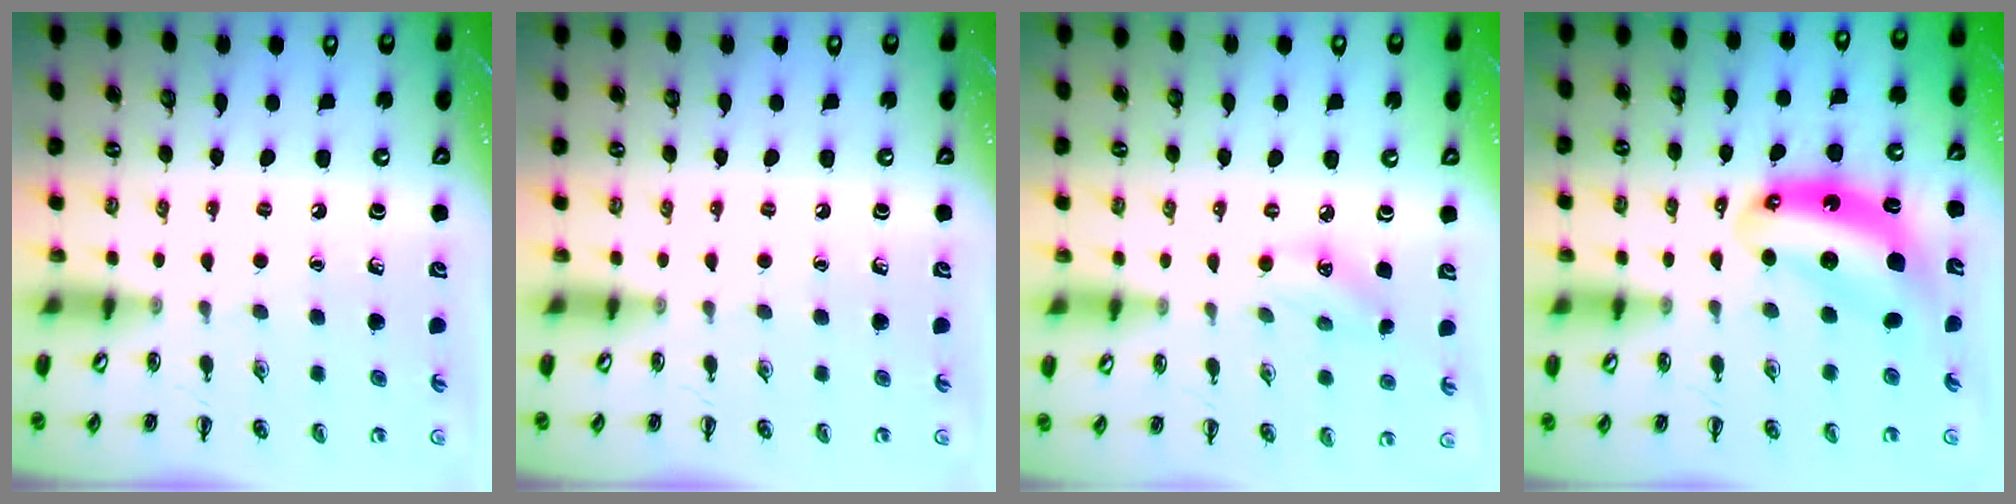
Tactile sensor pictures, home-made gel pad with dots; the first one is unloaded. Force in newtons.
{"total": 0.0}
{"total": 5.6, "press": 5.4, "slide": 1.4}
{"total": 7.6, "press": 7.3, "slide": 2.0}